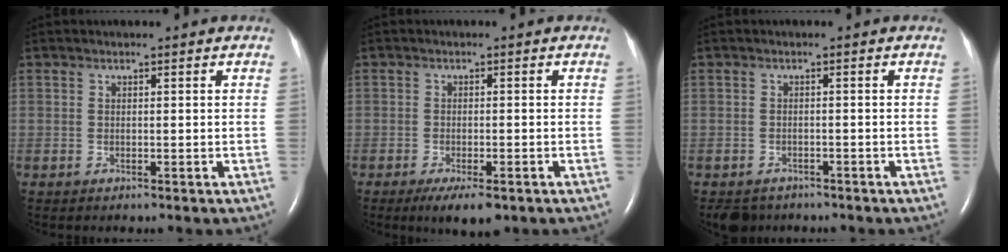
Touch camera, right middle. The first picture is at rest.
{"total": 5.1, "force": [-3.3, 1.4, 3.6], "torque": [-0.057, -0.010, -0.046]}
{"total": 4.1, "force": [-3.4, 2.1, 0.8], "torque": [-0.014, -0.002, -0.048]}